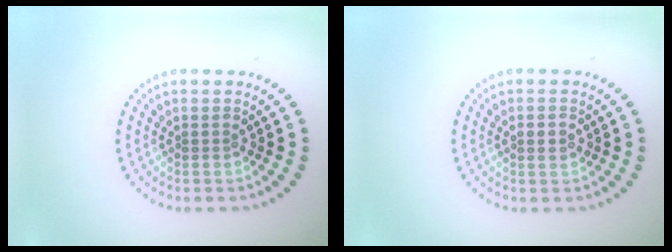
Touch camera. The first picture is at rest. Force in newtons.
{"total": 0.8, "press": 0.8, "slide": 0.1}